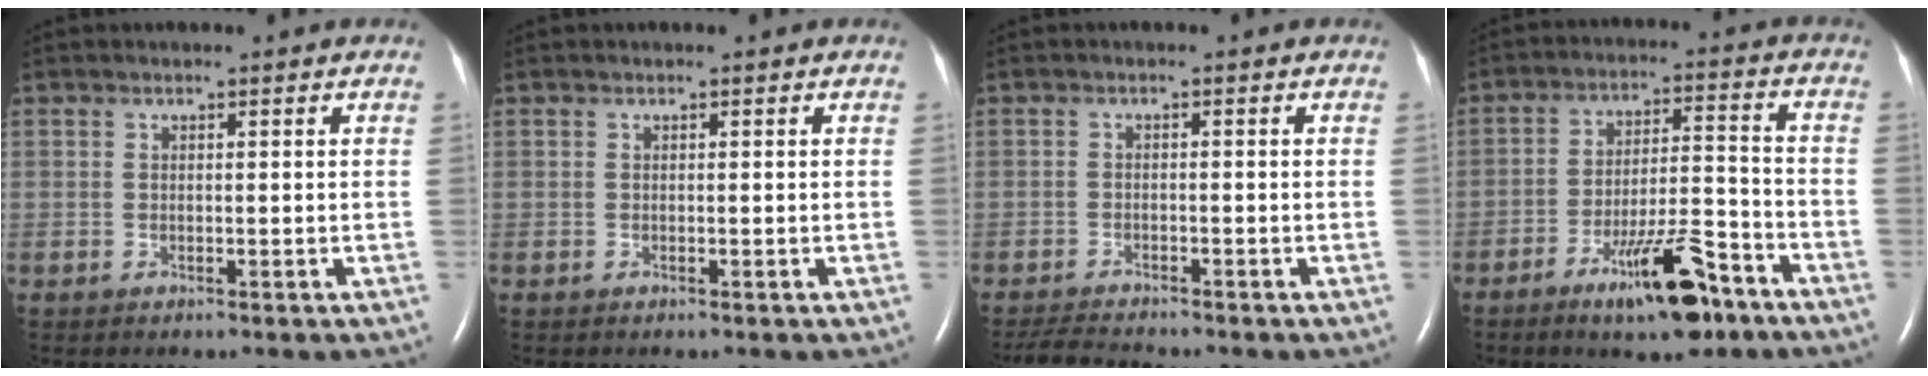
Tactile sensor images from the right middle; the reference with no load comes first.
{"total": 0.0}
{"total": 3.8, "force": [-3.7, -0.1, 1.0], "torque": [-0.022, -0.020, -0.063]}
{"total": 11.6, "force": [-7.5, 2.3, 8.5], "torque": [-0.141, -0.001, -0.122]}